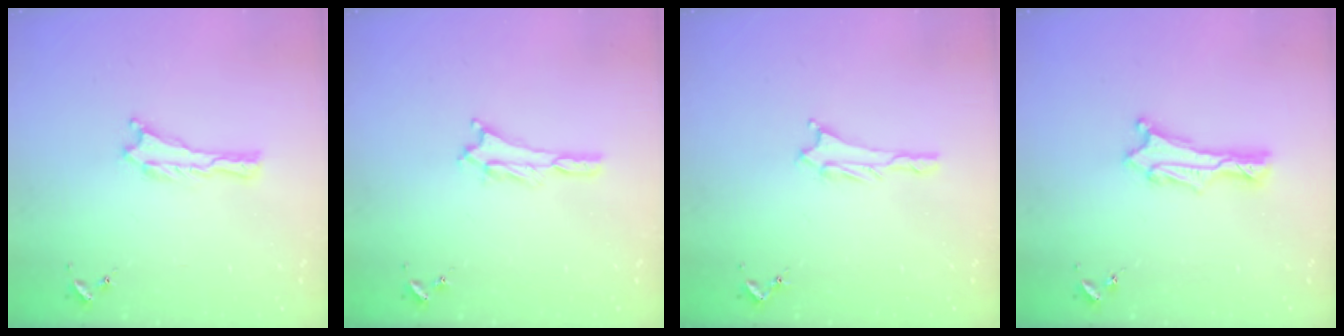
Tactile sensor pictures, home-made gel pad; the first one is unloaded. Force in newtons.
{"total": 1.8, "press": 1.8, "slide": 0.1}
{"total": 0.8, "press": 0.8, "slide": 0.1}
{"total": 1.3, "press": 1.2, "slide": 0.1}